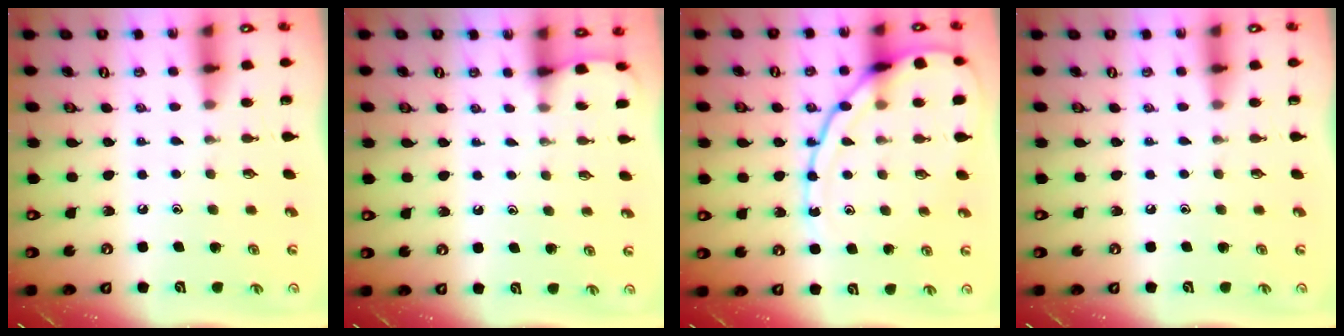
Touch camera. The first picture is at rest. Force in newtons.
{"total": 1.8, "press": 1.8, "slide": 0.2}
{"total": 15.9, "press": 15.8, "slide": 1.4}
{"total": 0.0}